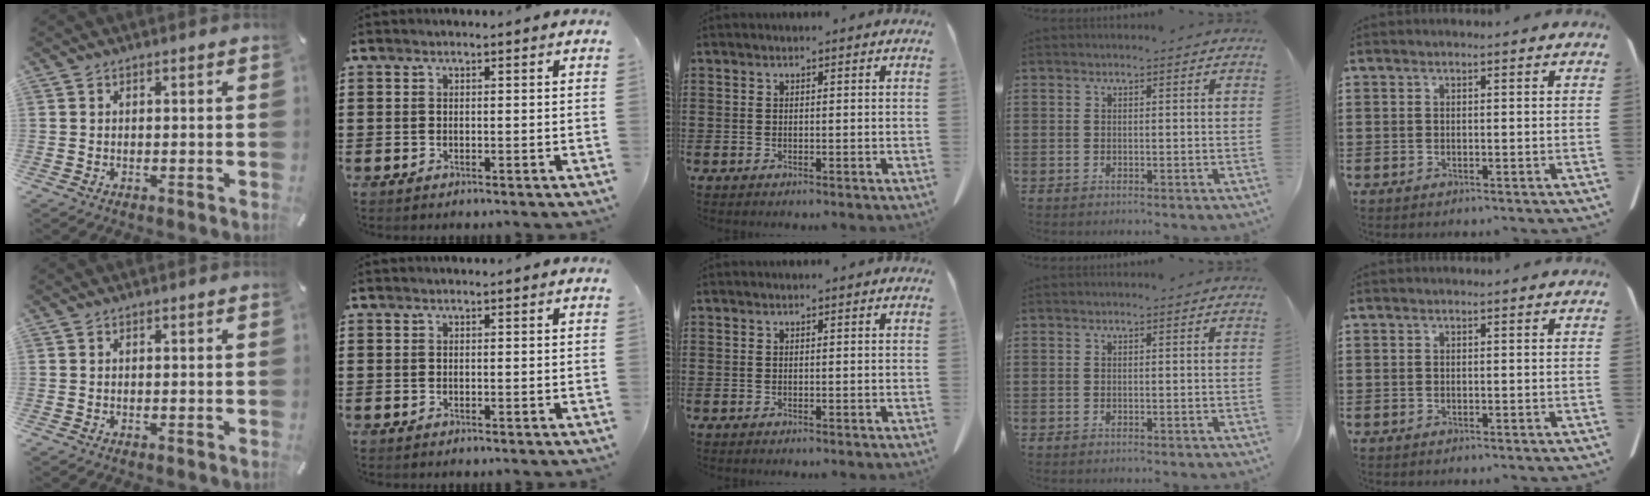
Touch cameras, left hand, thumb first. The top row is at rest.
{}